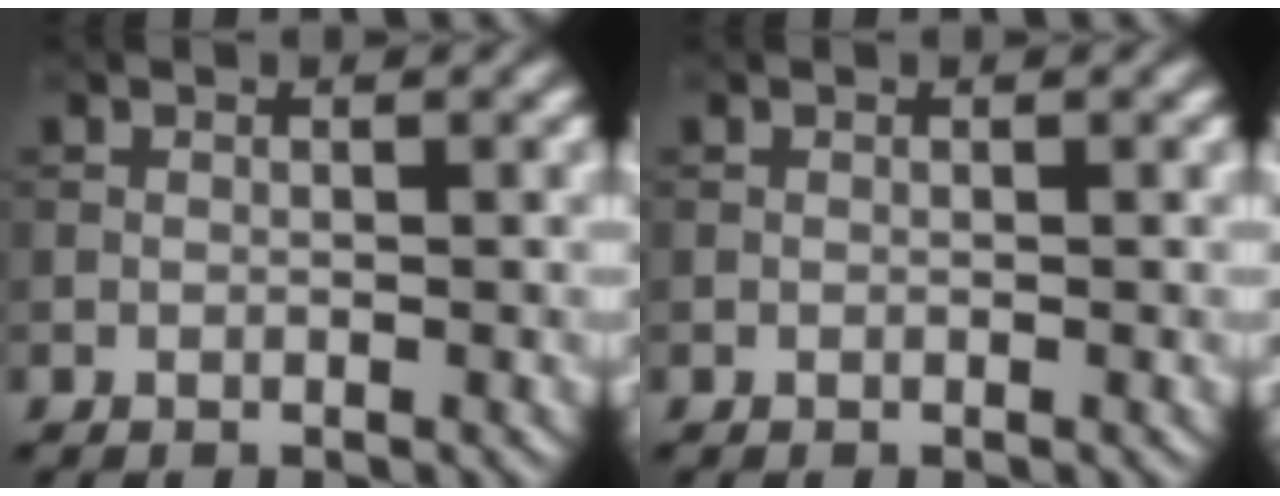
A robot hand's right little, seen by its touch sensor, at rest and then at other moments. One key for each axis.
{"total": 0.0}